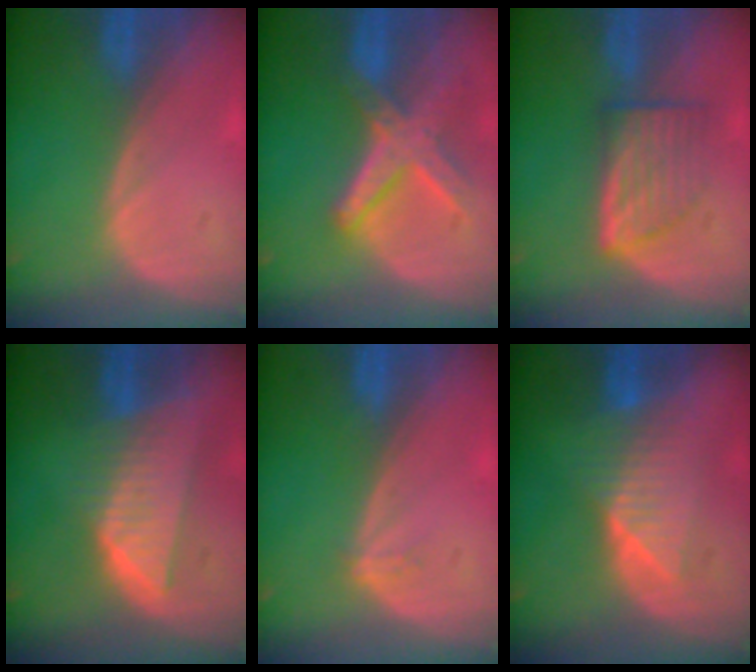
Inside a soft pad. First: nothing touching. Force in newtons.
{"total": 8.2, "press": 7.1, "slide": 4.1}
{"total": 6.3, "press": 6.0, "slide": 1.7}
{"total": 7.9, "press": 7.2, "slide": 3.2}
{"total": 1.2, "press": 0.8, "slide": 0.8}
{"total": 6.4, "press": 6.4, "slide": 0.3}